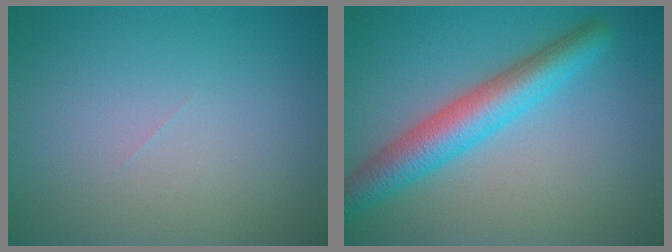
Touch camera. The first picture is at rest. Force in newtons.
{"total": 5.4, "press": 5.4, "slide": 0.2}